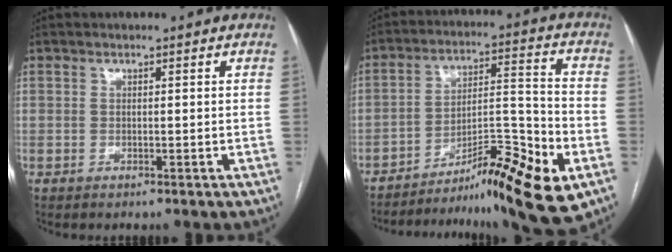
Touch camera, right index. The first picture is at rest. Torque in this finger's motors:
{"motor_torque": [1.22, -0.92, 0.14, 0.03]}